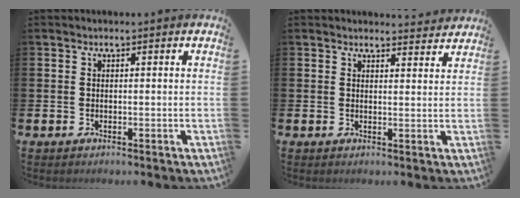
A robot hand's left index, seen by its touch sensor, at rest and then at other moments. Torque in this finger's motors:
{"motor_torque": [0.85, -1.29, 0.10, 0.04]}